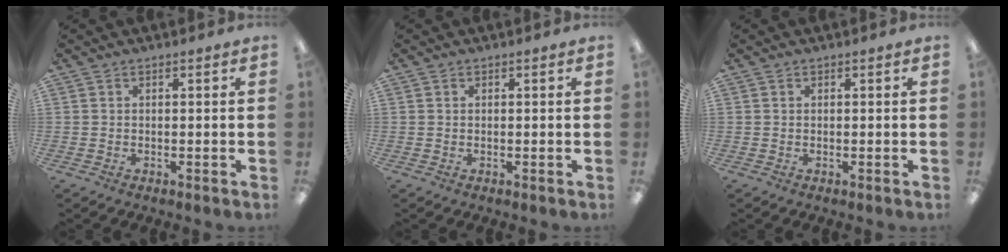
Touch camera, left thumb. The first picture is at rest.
{"total": 0.0}
{"total": 0.0}